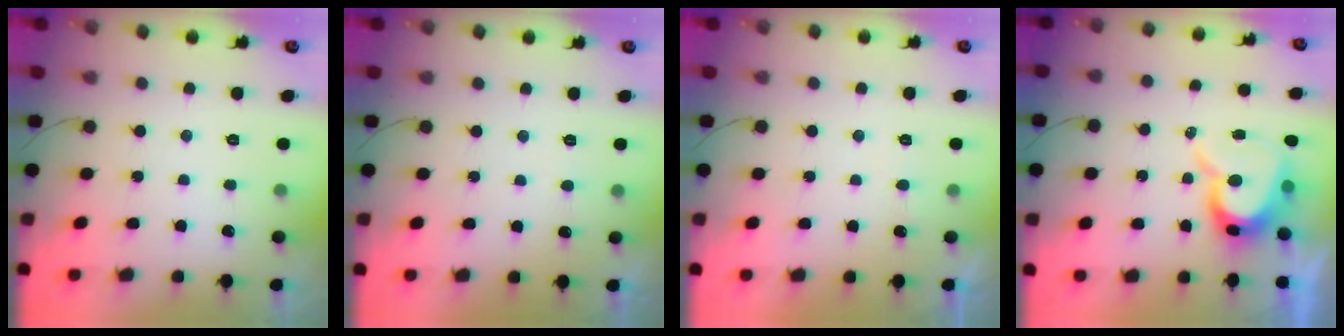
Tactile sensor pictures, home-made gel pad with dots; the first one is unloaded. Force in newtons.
{"total": 3.5, "press": 3.5, "slide": 0.3}
{"total": 3.9, "press": 3.9, "slide": 0.3}
{"total": 10.9, "press": 10.9, "slide": 1.1}